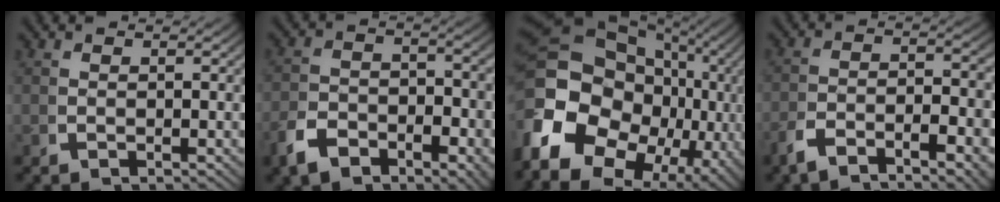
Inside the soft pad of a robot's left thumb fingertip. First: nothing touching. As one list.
[{"total": 4.3, "force": [-2.5, 2.7, 2.2], "torque": [-0.032, -0.019, -0.039]}, {"total": 20.1, "force": [0.3, 15.7, 12.6], "torque": [-0.271, -0.048, 0.005]}, {"total": 4.7, "force": [-2.9, 1.6, 3.3], "torque": [-0.046, -0.012, -0.051]}]